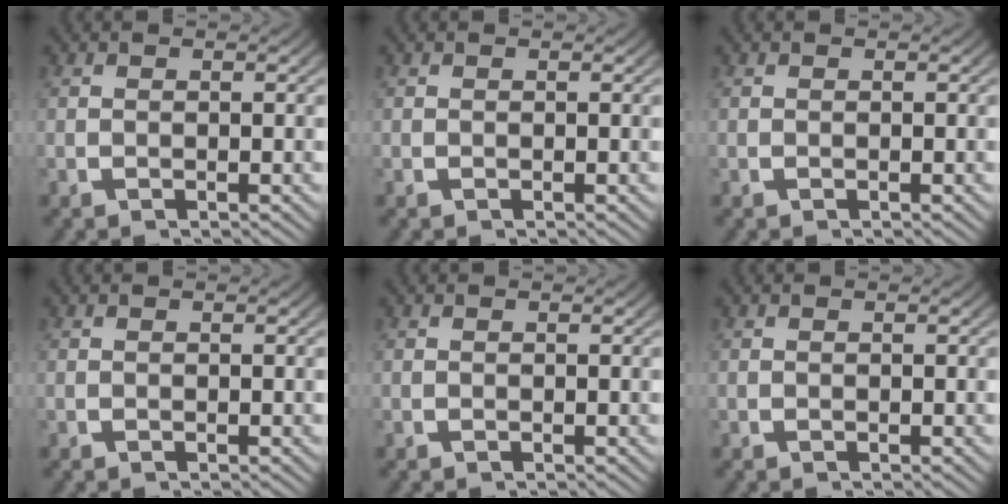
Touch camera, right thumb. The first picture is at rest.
{"total": 0.0}
{"total": 0.0}
{"total": 0.0}
{"total": 0.0}
{"total": 0.0}